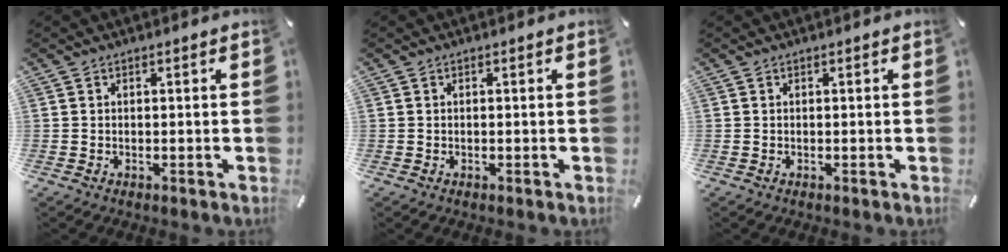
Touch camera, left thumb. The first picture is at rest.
{"total": 0.0}
{"total": 0.0}